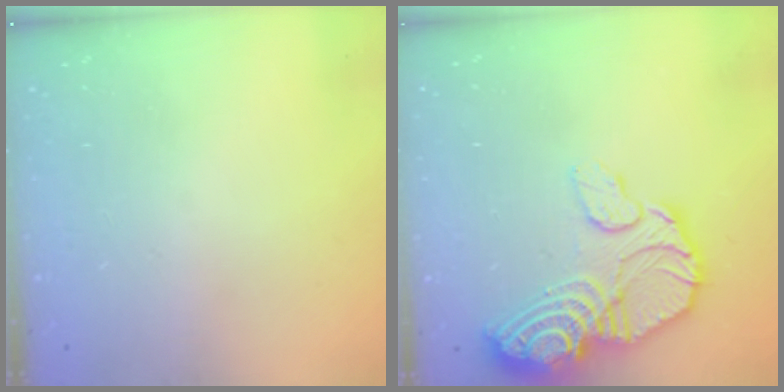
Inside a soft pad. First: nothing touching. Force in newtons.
{"total": 18.4, "press": 18.3, "slide": 2.1}